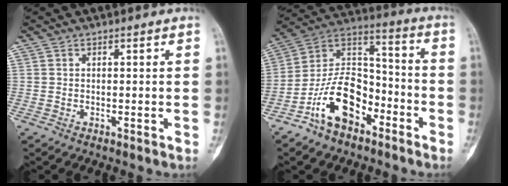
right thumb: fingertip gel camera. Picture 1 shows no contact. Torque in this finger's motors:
{"motor_torque": [0.33, 0.66, 0.25, -0.03, 0.12]}